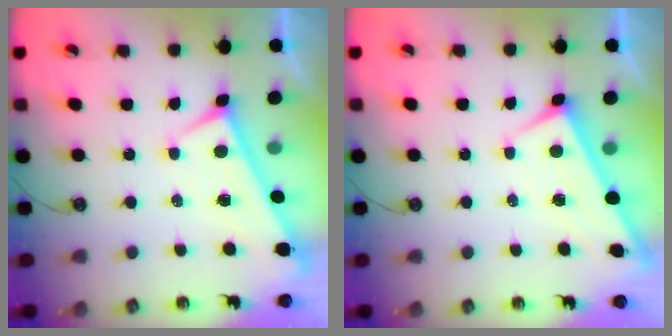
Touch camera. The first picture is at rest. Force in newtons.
{"total": 1.3, "press": 1.3, "slide": 0.4}